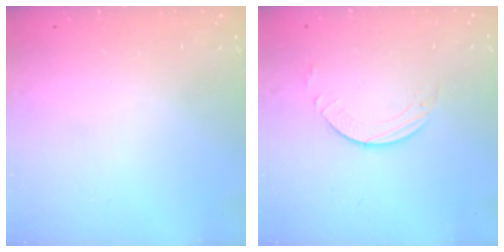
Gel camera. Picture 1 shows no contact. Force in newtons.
{"total": 2.7, "press": 2.7, "slide": 0.2}